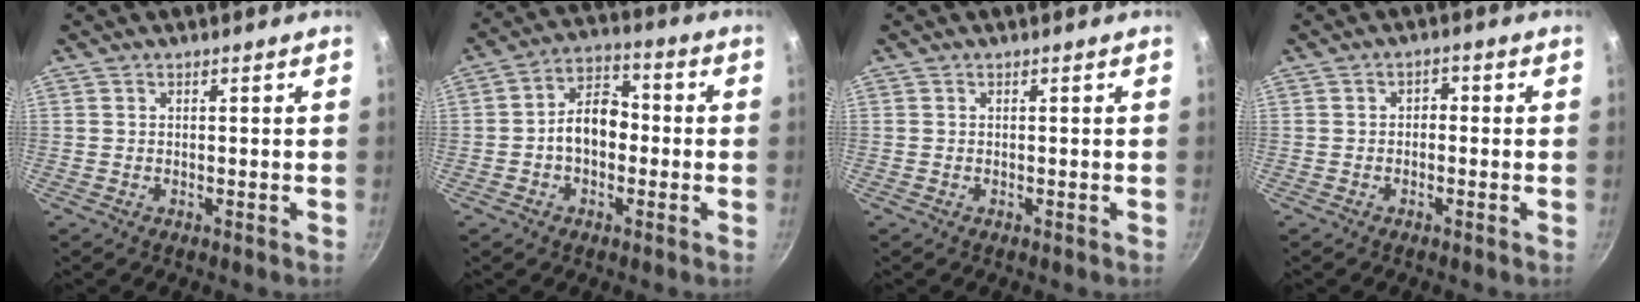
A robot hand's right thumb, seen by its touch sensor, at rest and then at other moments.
{"total": 9.3, "force": [-1.1, 6.5, 6.5], "torque": [-0.069, 0.036, -0.032]}
{"total": 0.0}
{"total": 1.9, "force": [-0.5, 1.4, 1.1], "torque": [-0.012, 0.010, -0.012]}